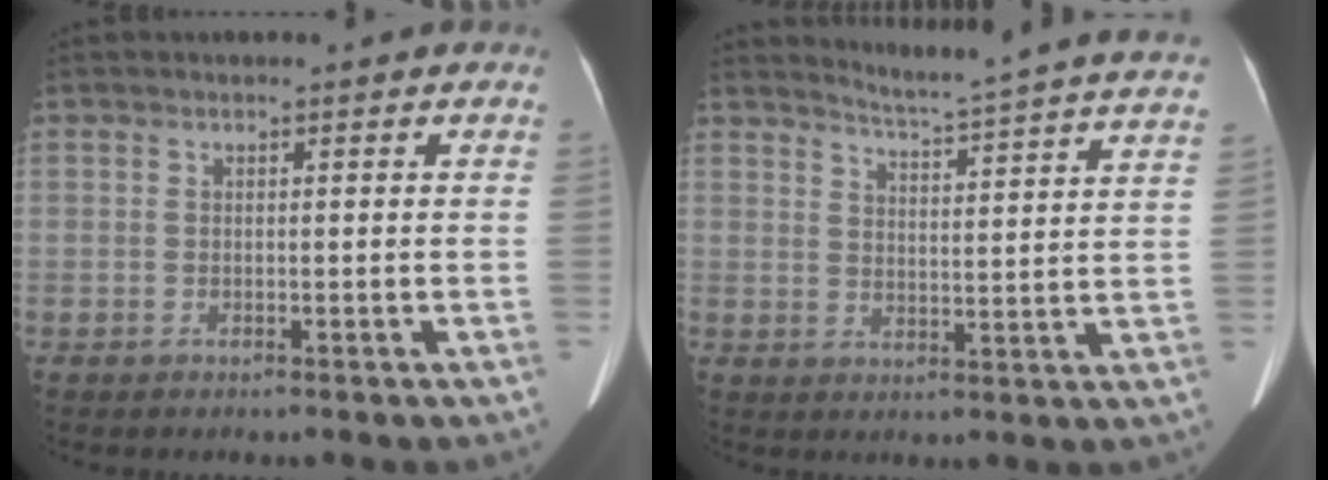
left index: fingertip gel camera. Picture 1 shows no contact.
{"total": 19.1, "force": [18.1, -1.3, 5.8], "torque": [-0.097, -0.081, 0.214]}